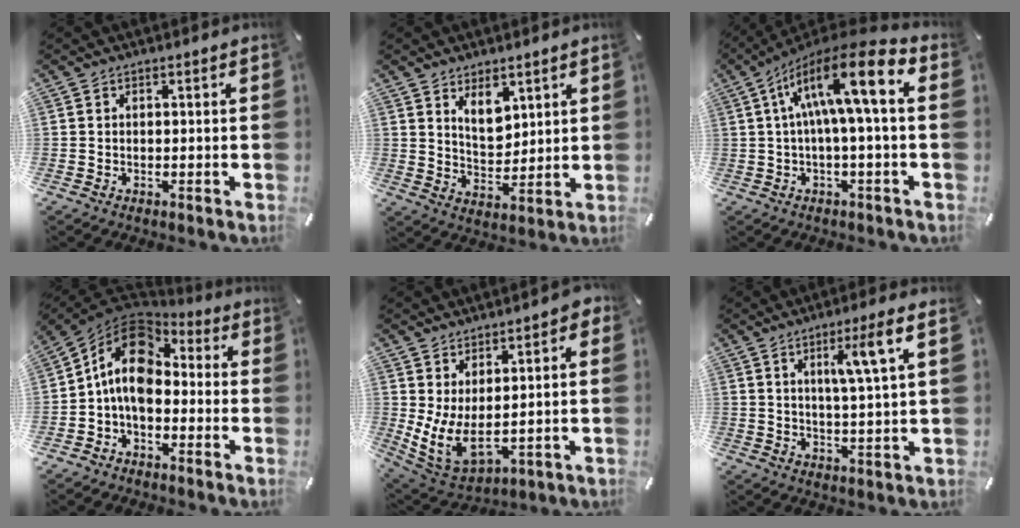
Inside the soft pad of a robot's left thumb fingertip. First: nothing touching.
{"total": 6.9, "force": [4.7, 4.1, 3.1], "torque": [-0.056, -0.022, 0.085]}
{"total": 16.1, "force": [3.8, 3.6, 15.3], "torque": [-0.279, -0.015, 0.053]}
{"total": 12.5, "force": [-0.4, 8.8, 9.0], "torque": [-0.164, 0.019, -0.010]}
{"total": 9.9, "force": [0.7, 5.8, 8.0], "torque": [-0.159, -0.023, 0.018]}
{"total": 8.1, "force": [3.6, -0.2, 7.2], "torque": [-0.126, -0.007, 0.051]}